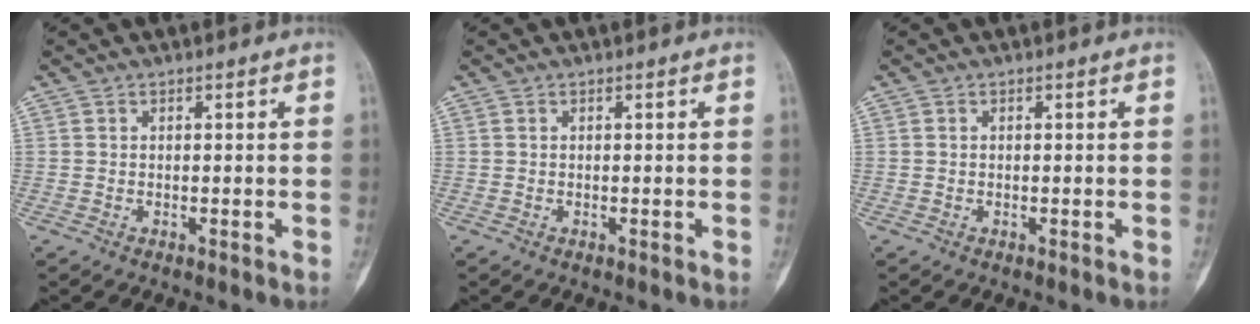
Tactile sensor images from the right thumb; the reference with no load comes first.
{"total": 0.0}
{"total": 0.0}